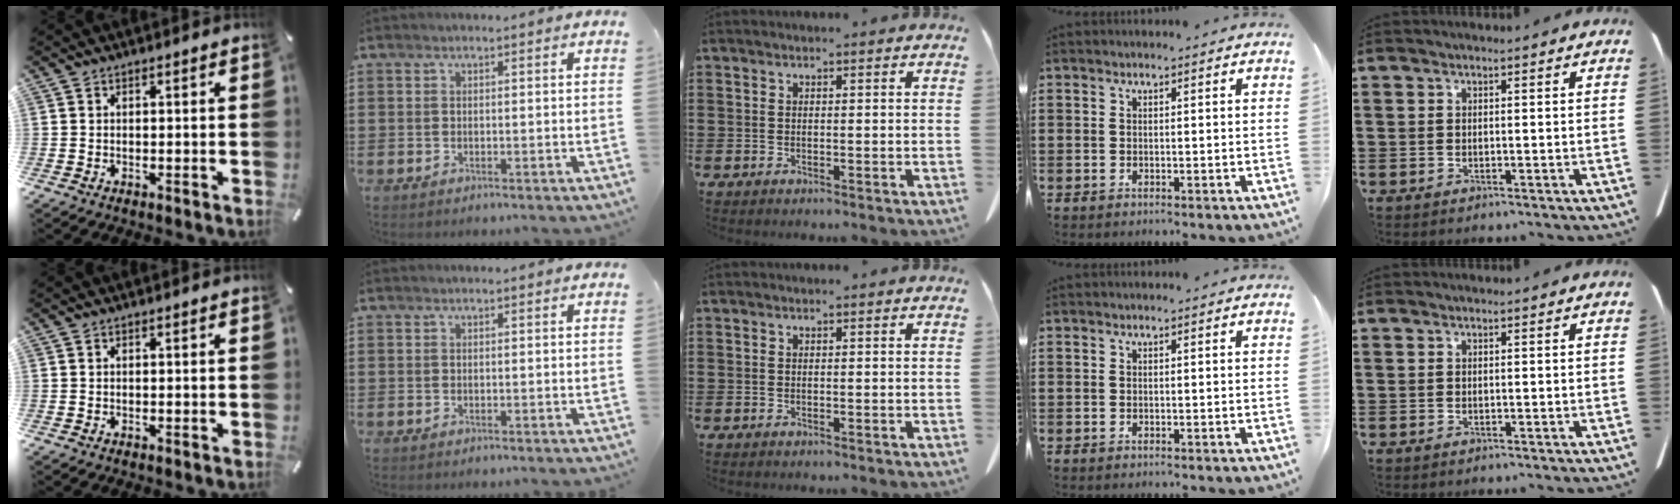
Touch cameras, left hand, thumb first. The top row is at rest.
{}